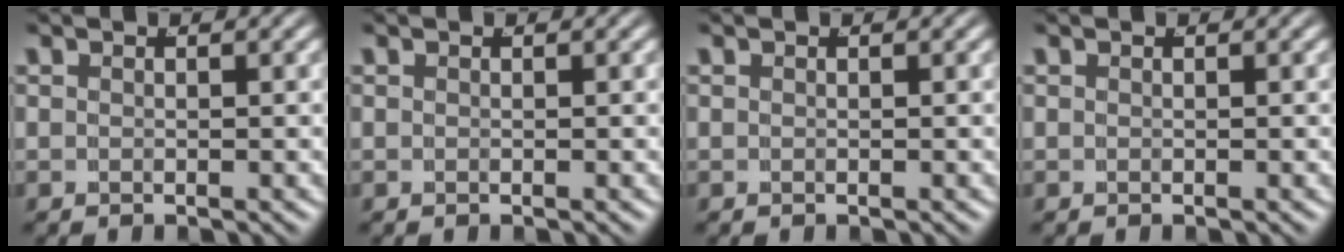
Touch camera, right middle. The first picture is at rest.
{"total": 0.0}
{"total": 0.0}
{"total": 0.0}